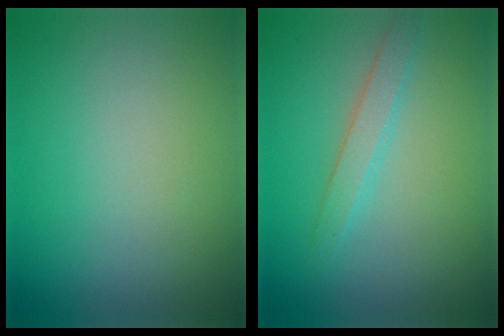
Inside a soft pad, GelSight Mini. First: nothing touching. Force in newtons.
{"total": 2.0, "press": 2.0, "slide": 0.0}